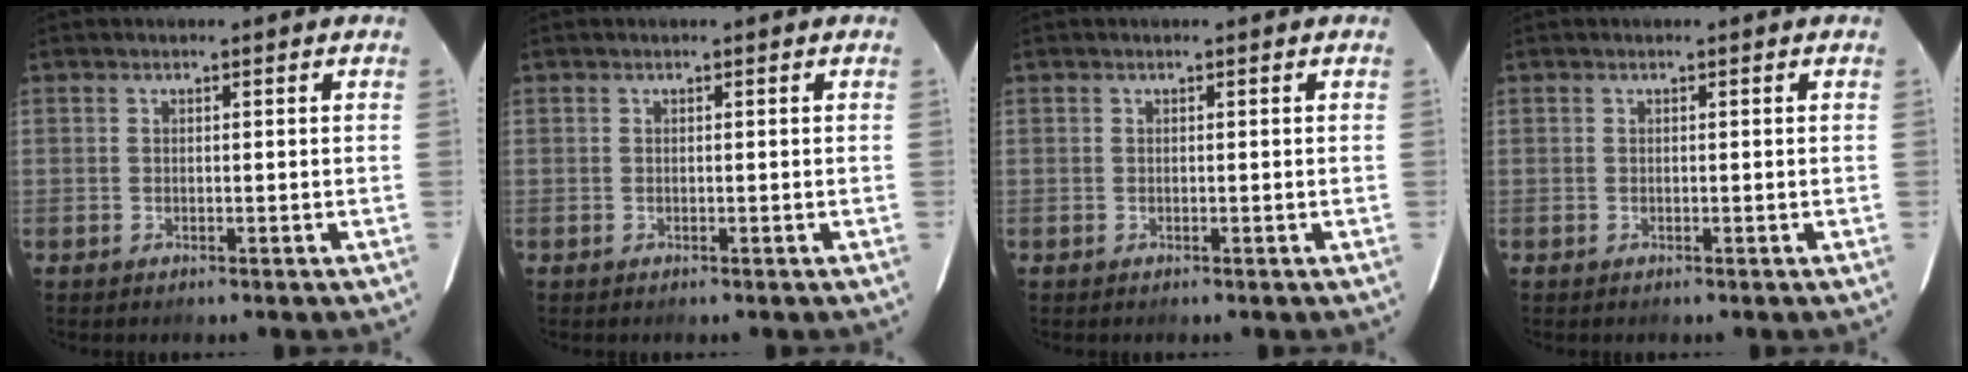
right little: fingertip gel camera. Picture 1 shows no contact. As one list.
[{"total": 0.0}, {"total": 0.0}, {"total": 0.0}]